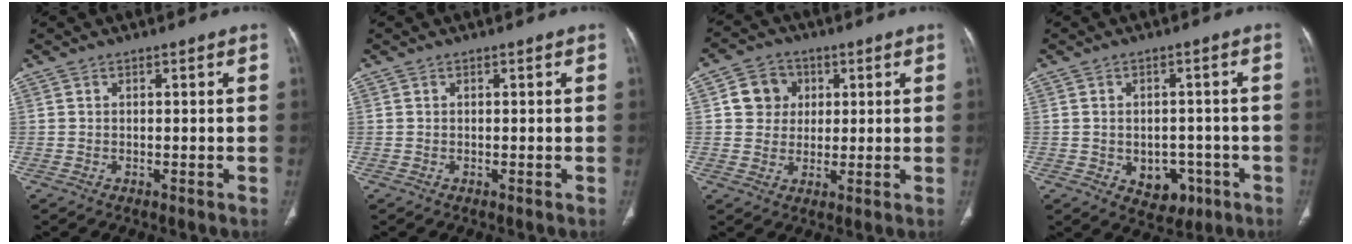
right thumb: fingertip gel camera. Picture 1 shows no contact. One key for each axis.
{"total": 0.0}
{"total": 6.9, "fx": 1.7, "fy": 6.3, "fz": 2.3, "tx": -0.006, "ty": 0.000, "tz": 0.025}
{"total": 6.8, "fx": -2.2, "fy": 5.2, "fz": 3.8, "tx": -0.019, "ty": 0.019, "tz": -0.017}